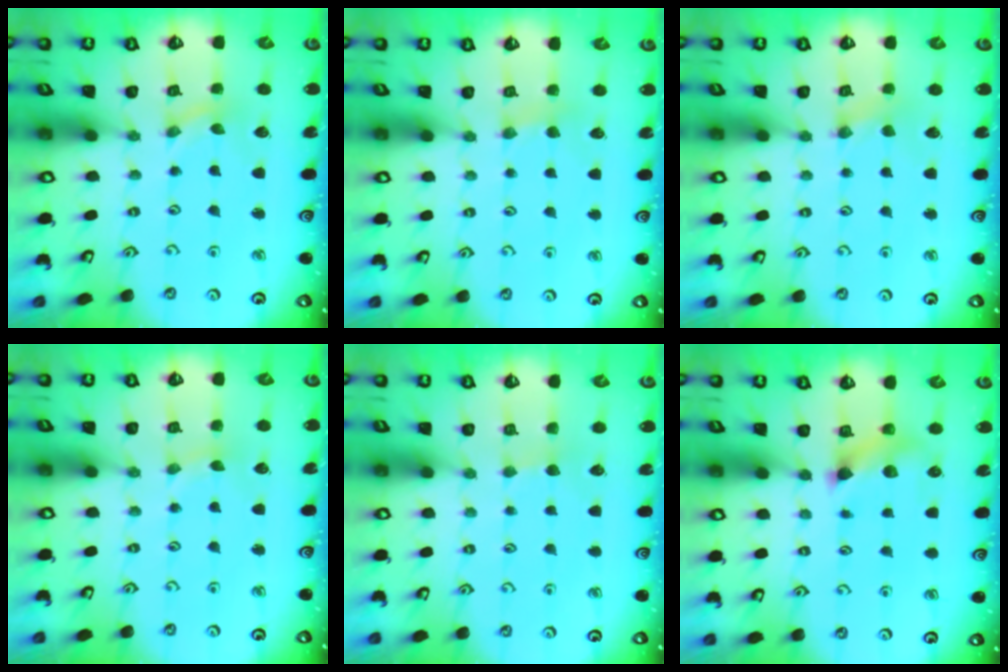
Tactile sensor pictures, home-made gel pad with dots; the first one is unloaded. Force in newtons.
{"total": 3.5, "press": 3.4, "slide": 0.6}
{"total": 1.8, "press": 1.7, "slide": 0.5}
{"total": 1.0, "press": 1.0, "slide": 0.2}
{"total": 2.3, "press": 2.2, "slide": 0.4}
{"total": 6.9, "press": 6.8, "slide": 0.7}